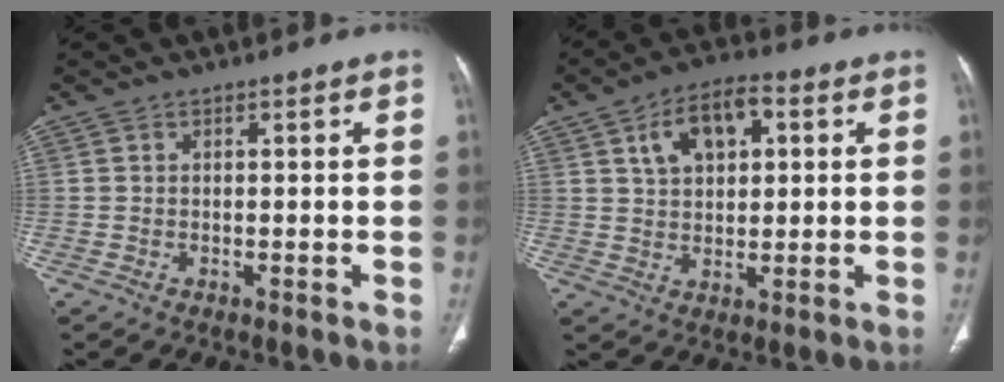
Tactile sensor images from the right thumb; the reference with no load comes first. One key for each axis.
{"total": 9.7, "fx": 3.4, "fy": 5.7, "fz": 7.1, "tx": -0.099, "ty": 0.005, "tz": 0.052}